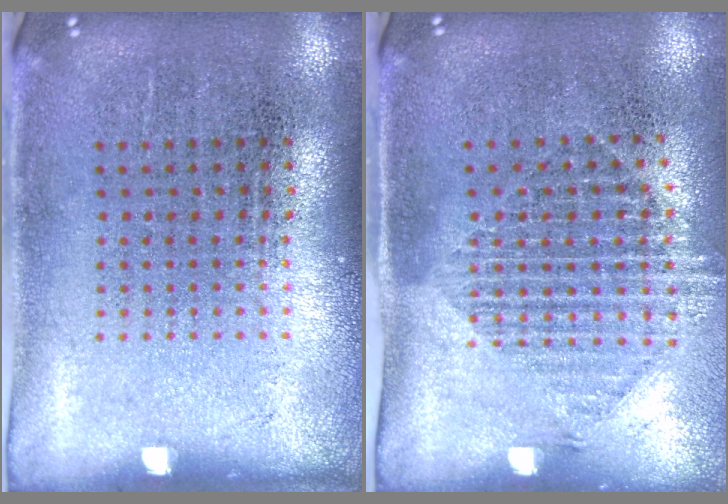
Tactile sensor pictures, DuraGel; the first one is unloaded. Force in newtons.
{"total": 1.6, "press": 1.3, "slide": 0.9}